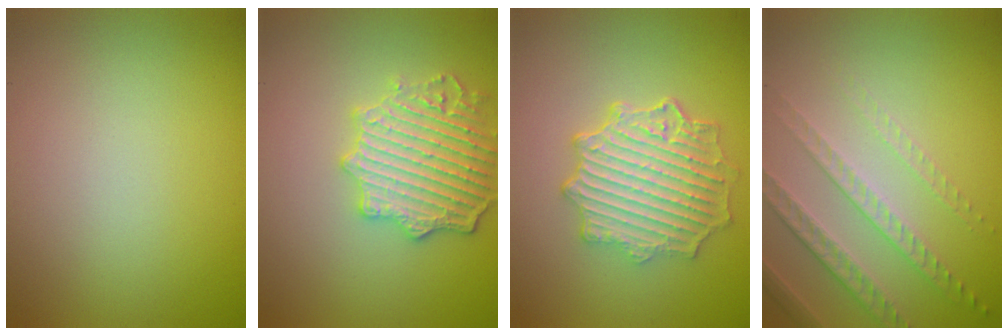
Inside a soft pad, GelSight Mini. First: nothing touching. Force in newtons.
{"total": 4.9, "press": 4.5, "slide": 1.8}
{"total": 5.7, "press": 5.0, "slide": 2.8}
{"total": 4.6, "press": 3.1, "slide": 3.3}